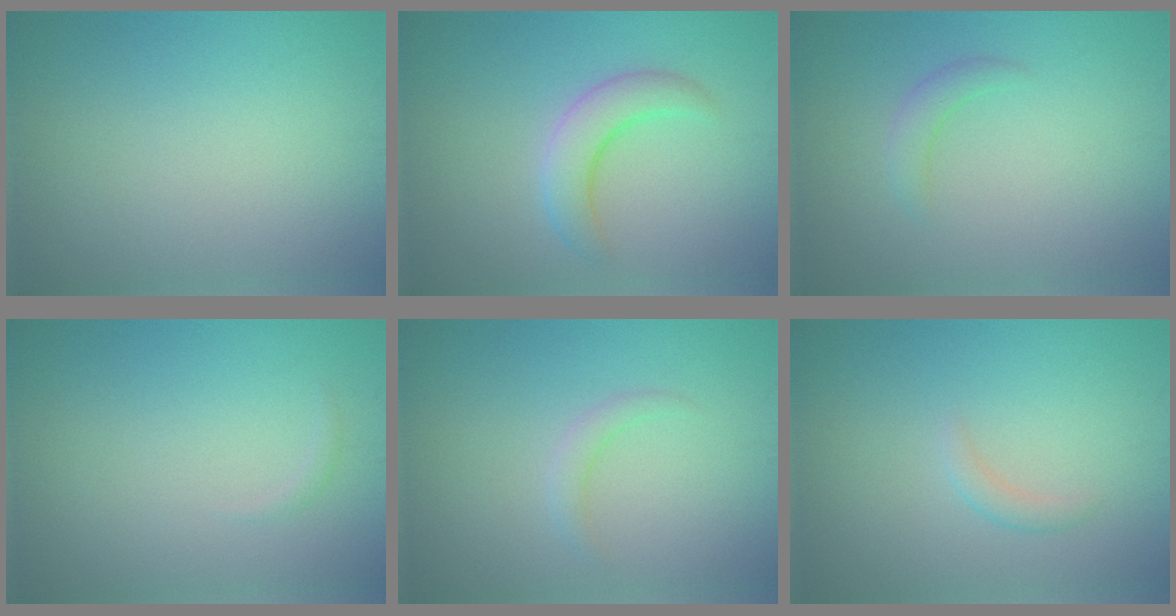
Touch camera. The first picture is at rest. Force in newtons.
{"total": 3.5, "press": 3.5, "slide": 0.3}
{"total": 1.5, "press": 1.5, "slide": 0.2}
{"total": 0.5, "press": 0.5, "slide": 0.0}
{"total": 1.2, "press": 1.2, "slide": 0.1}
{"total": 1.0, "press": 1.0, "slide": 0.0}